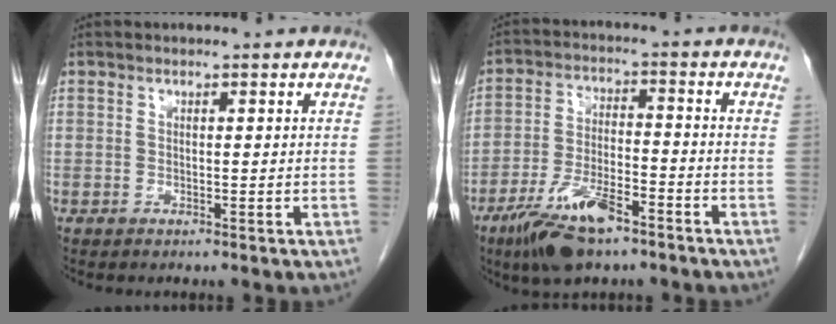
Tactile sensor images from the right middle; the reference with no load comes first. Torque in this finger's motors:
{"motor_torque": [1.39, -0.75, 0.51, 0.10]}